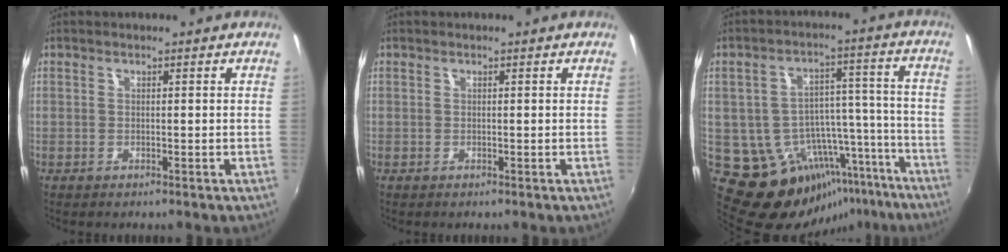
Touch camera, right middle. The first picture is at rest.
{"total": 0.0}
{"total": 18.5, "force": [-12.6, 11.1, 7.8], "torque": [-0.131, 0.039, -0.145]}